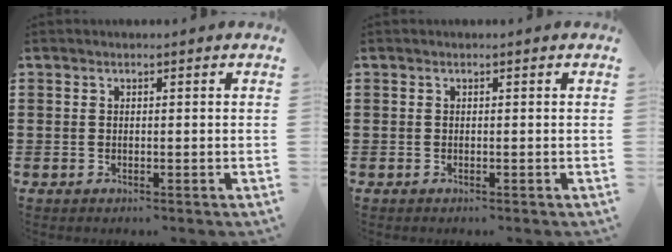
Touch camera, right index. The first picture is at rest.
{"total": 0.0}